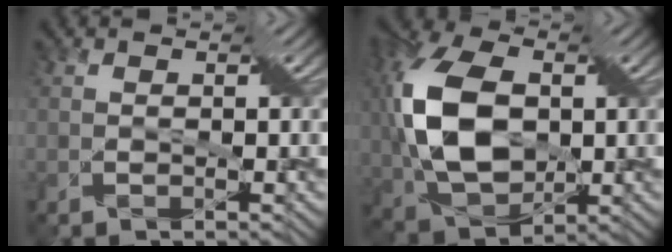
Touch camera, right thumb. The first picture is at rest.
{"total": 13.9, "force": [0.9, 8.7, 10.8], "torque": [-0.266, 0.011, 0.014]}